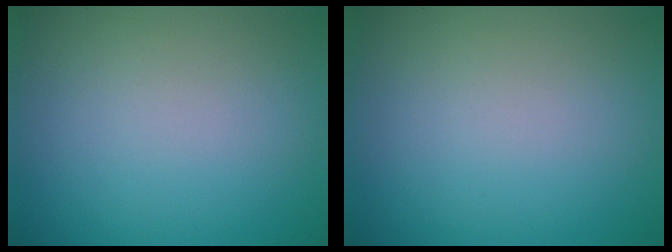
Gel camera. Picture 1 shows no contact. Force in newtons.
{"total": 0.0}